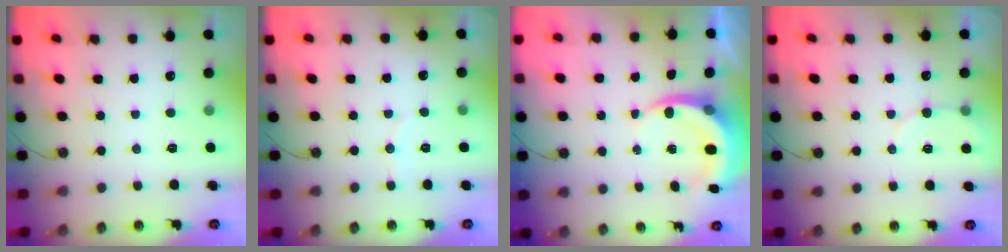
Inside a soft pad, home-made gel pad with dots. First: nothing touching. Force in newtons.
{"total": 2.6, "press": 2.6, "slide": 0.2}
{"total": 5.4, "press": 5.3, "slide": 0.4}
{"total": 5.2, "press": 5.0, "slide": 1.3}